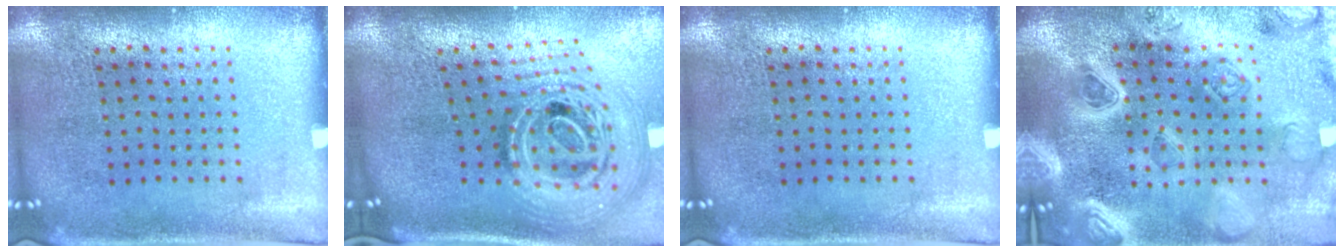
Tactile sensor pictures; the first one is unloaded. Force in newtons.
{"total": 3.0, "press": 2.1, "slide": 2.2}
{"total": 0.0}
{"total": 5.1, "press": 4.3, "slide": 2.8}